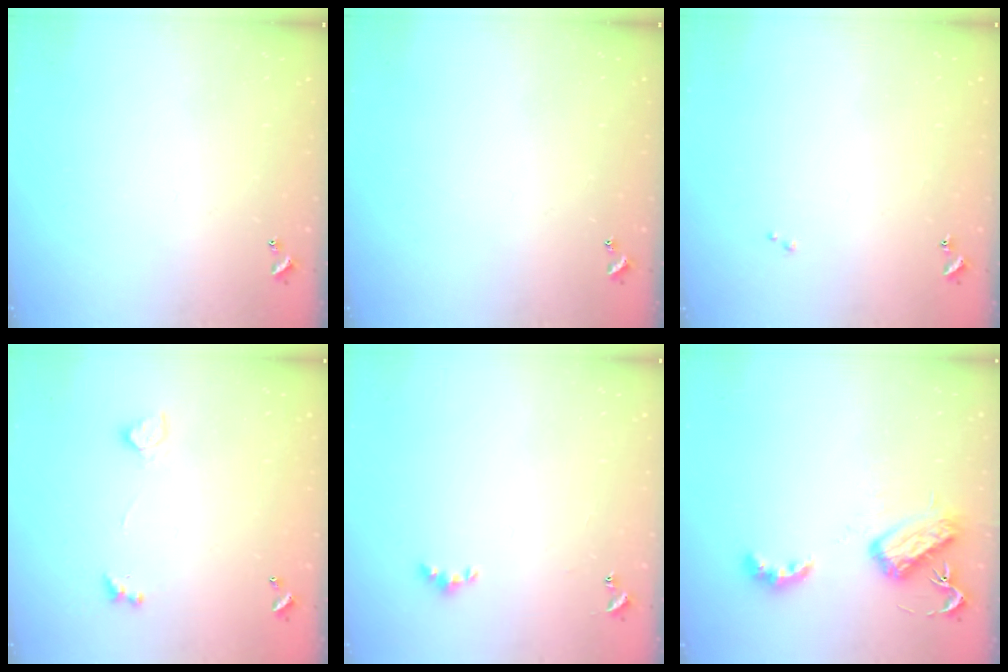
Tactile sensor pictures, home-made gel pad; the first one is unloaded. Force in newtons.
{"total": 0.0}
{"total": 0.7, "press": 0.6, "slide": 0.3}
{"total": 2.6, "press": 2.4, "slide": 1.2}
{"total": 3.5, "press": 3.5, "slide": 0.5}
{"total": 6.5, "press": 6.4, "slide": 0.4}